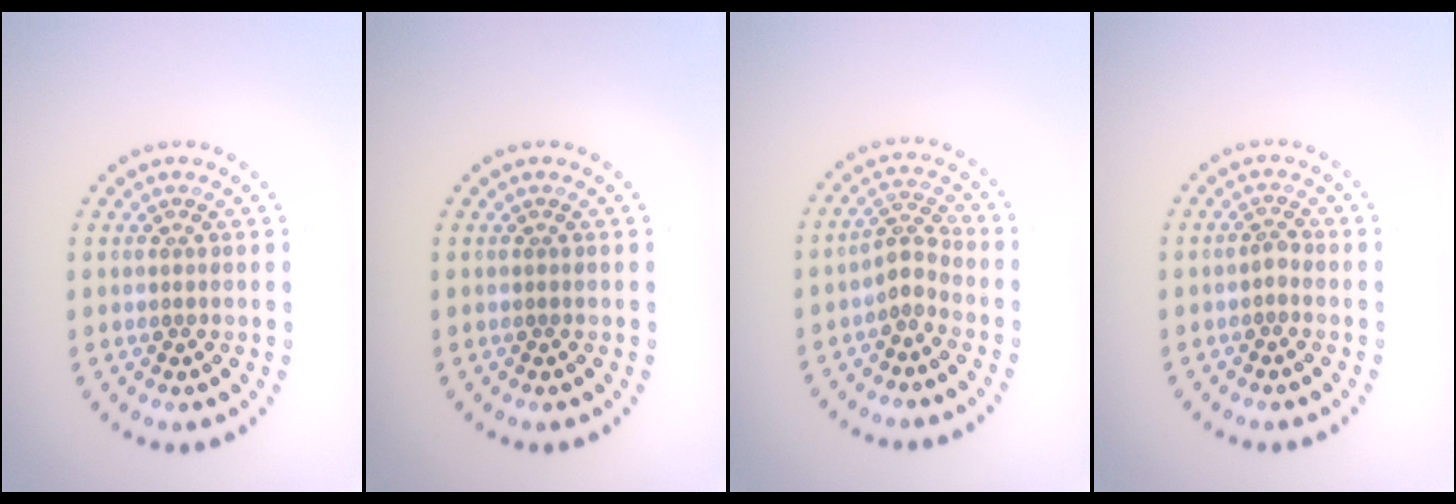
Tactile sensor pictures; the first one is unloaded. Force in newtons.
{"total": 0.0}
{"total": 2.2, "press": 1.5, "slide": 1.5}
{"total": 1.0, "press": 0.8, "slide": 0.6}